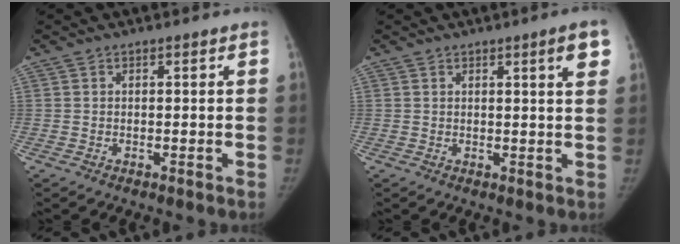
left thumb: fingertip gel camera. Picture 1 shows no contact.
{"total": 4.4, "force": [2.1, 0.3, 3.9], "torque": [-0.045, -0.009, 0.027]}